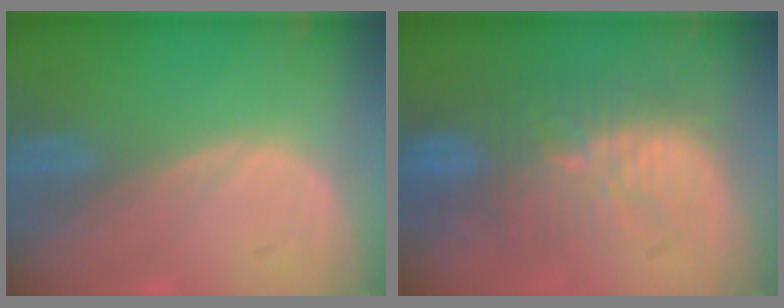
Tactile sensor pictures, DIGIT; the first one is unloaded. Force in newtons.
{"total": 10.7, "press": 9.9, "slide": 4.2}